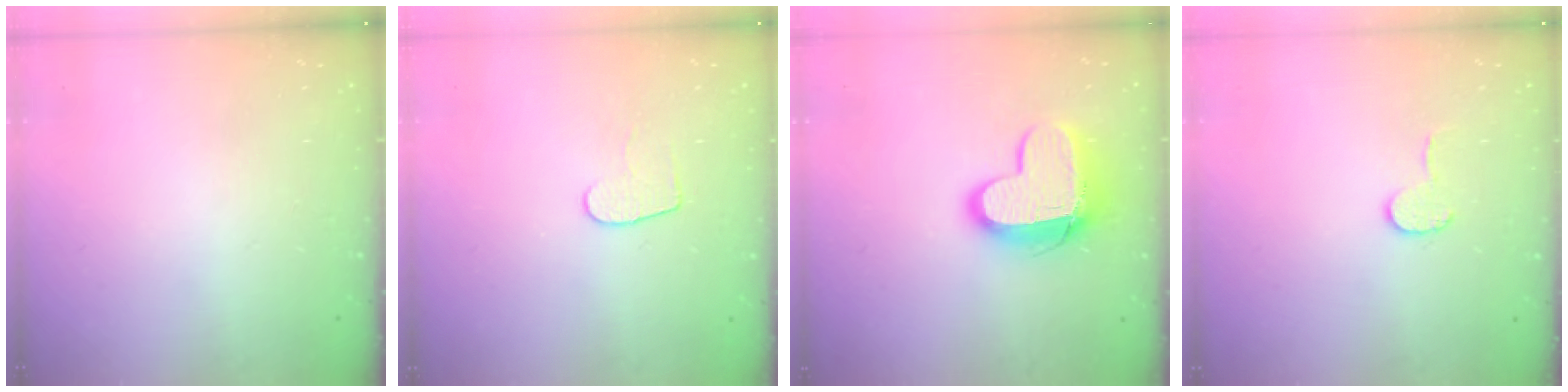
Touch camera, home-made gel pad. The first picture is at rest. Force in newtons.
{"total": 6.3, "press": 6.3, "slide": 0.6}
{"total": 12.9, "press": 12.9, "slide": 1.1}
{"total": 6.4, "press": 6.4, "slide": 0.6}